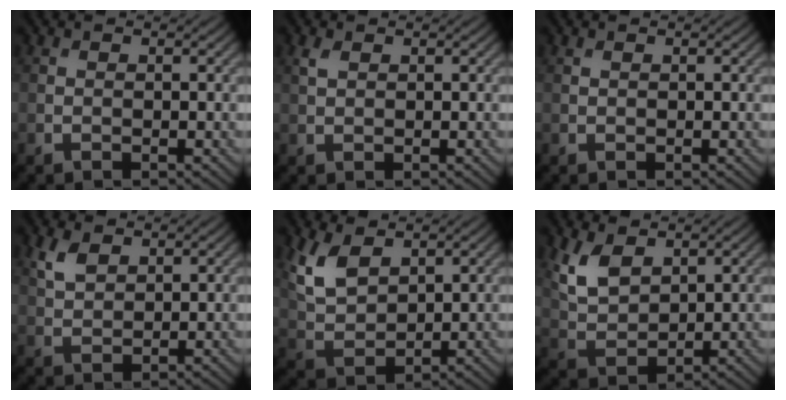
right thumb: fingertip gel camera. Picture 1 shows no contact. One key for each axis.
{"total": 1.4, "fx": 0.8, "fy": 0.7, "fz": 0.9, "tx": -0.026, "ty": 0.003, "tz": 0.017}
{"total": 0.0}
{"total": 3.5, "fx": 2.1, "fy": 1.9, "fz": 2.1, "tx": -0.052, "ty": 0.000, "tz": 0.045}
{"total": 6.8, "fx": 3.6, "fy": 3.7, "fz": 4.4, "tx": -0.109, "ty": -0.002, "tz": 0.074}
{"total": 6.2, "fx": 3.3, "fy": 3.5, "fz": 4.0, "tx": -0.098, "ty": -0.005, "tz": 0.068}